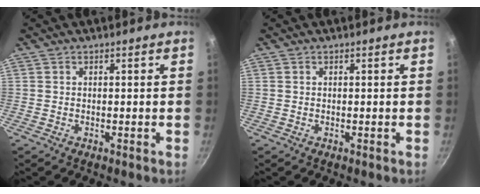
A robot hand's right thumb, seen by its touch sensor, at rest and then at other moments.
{"total": 0.0}